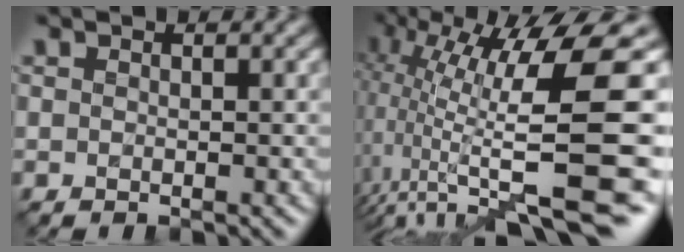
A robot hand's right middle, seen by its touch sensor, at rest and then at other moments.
{"total": 13.0, "force": [0.2, 2.9, 12.7], "torque": [-0.216, -0.002, 0.021]}